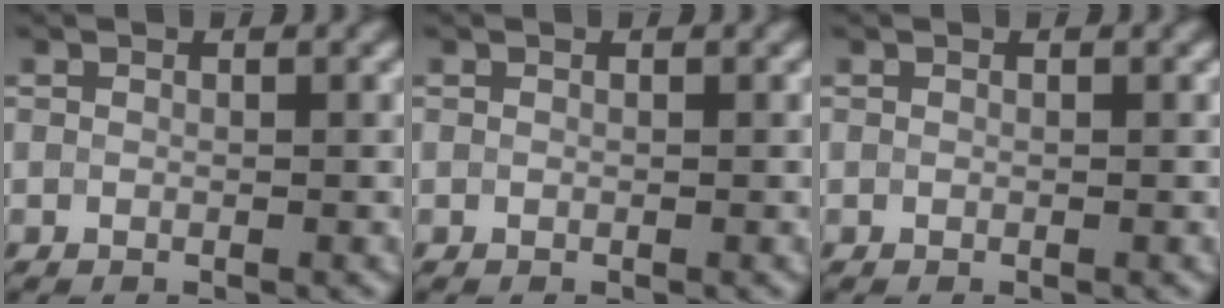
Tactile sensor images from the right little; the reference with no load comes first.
{"total": 0.0}
{"total": 0.0}